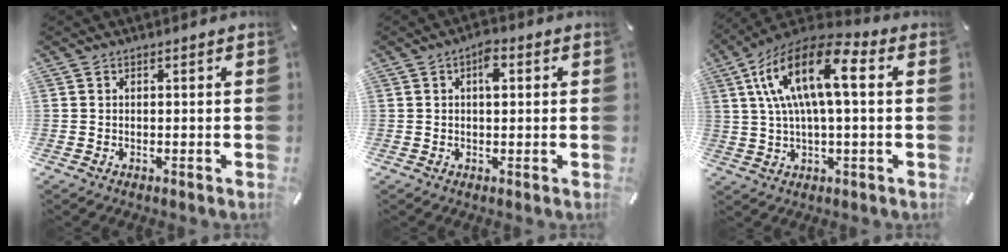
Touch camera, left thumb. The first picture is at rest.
{"total": 3.8, "force": [1.1, 1.8, 3.1], "torque": [-0.043, 0.000, 0.012]}
{"total": 17.4, "force": [4.3, 7.3, 15.2], "torque": [-0.317, 0.000, 0.069]}